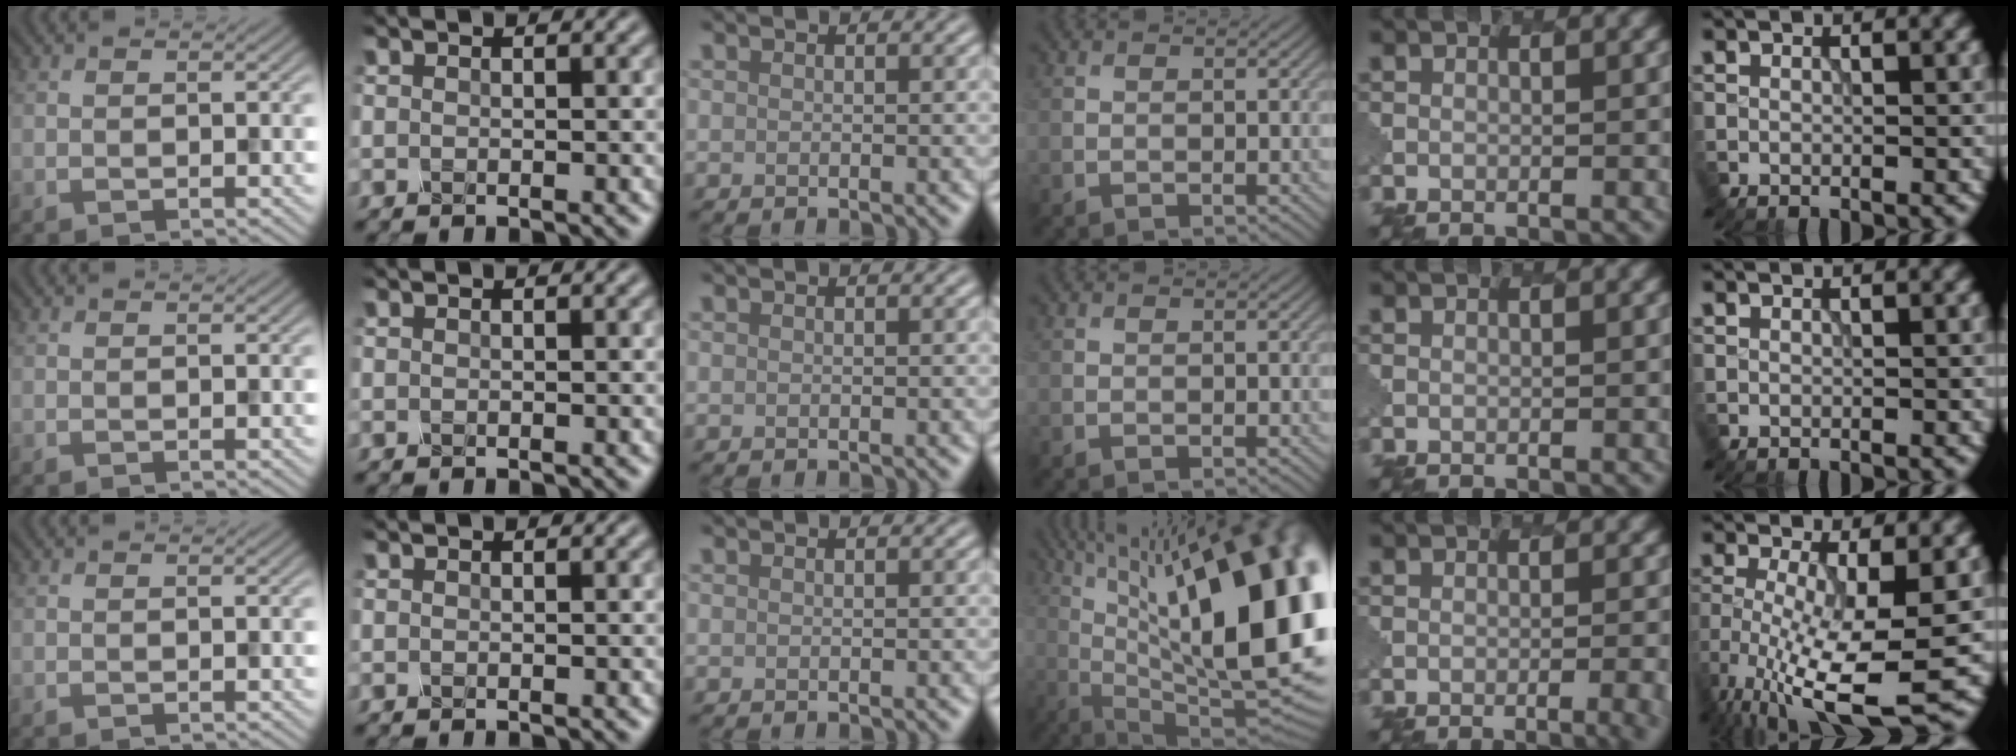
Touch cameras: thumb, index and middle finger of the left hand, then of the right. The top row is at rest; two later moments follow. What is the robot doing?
{"motion": "dispense", "object": "syringe"}